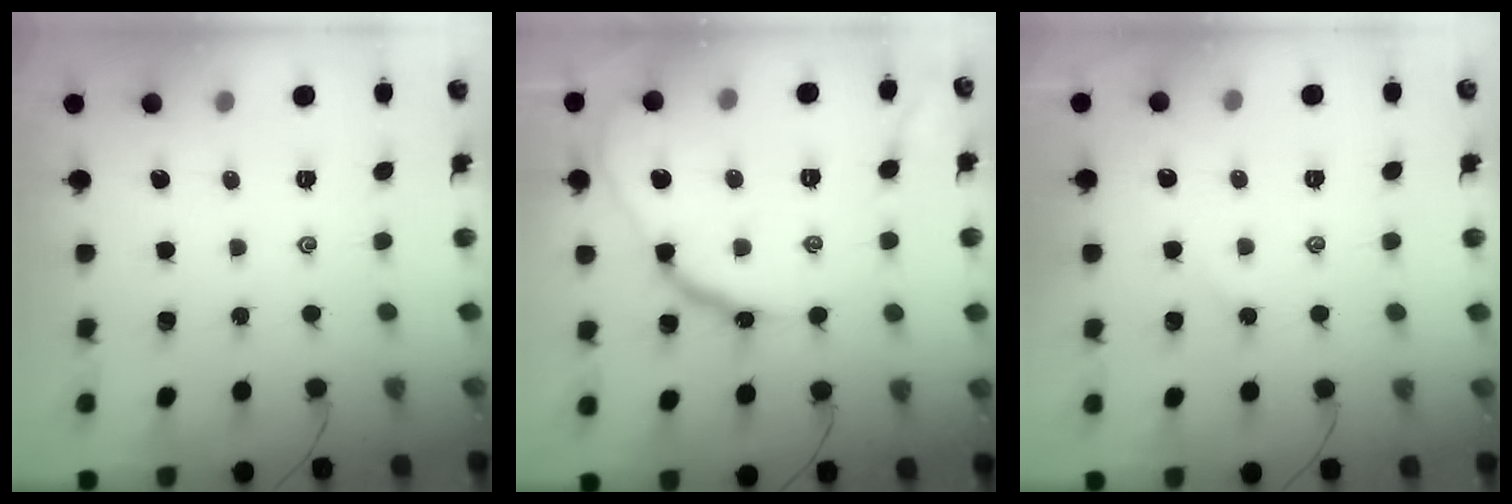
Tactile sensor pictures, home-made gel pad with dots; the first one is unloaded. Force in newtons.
{"total": 13.4, "press": 13.3, "slide": 0.5}
{"total": 1.3, "press": 1.3, "slide": 0.3}